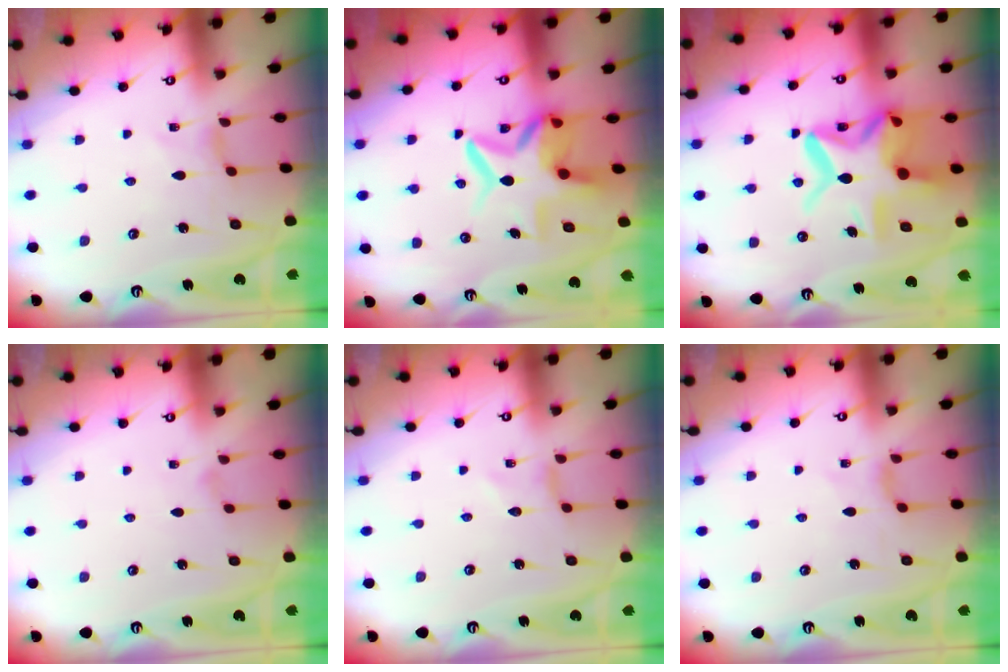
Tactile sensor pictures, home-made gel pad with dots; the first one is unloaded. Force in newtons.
{"total": 10.1, "press": 10.0, "slide": 1.2}
{"total": 17.4, "press": 17.2, "slide": 2.4}
{"total": 1.0, "press": 1.0, "slide": 0.3}
{"total": 0.0}
{"total": 2.4, "press": 2.4, "slide": 0.5}